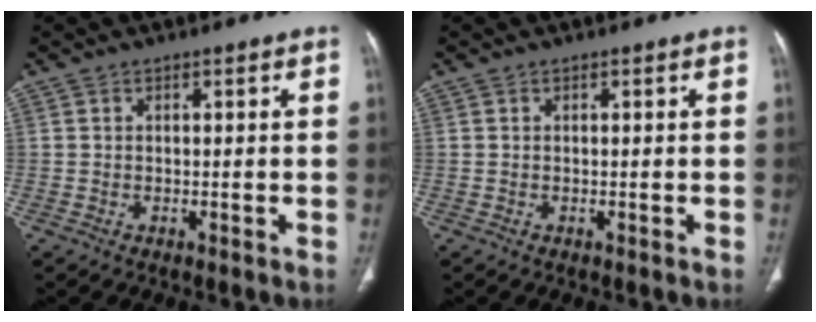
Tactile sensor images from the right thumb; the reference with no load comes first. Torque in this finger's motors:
{"motor_torque": [0.00, 0.00, 0.17, 0.15, 0.01]}